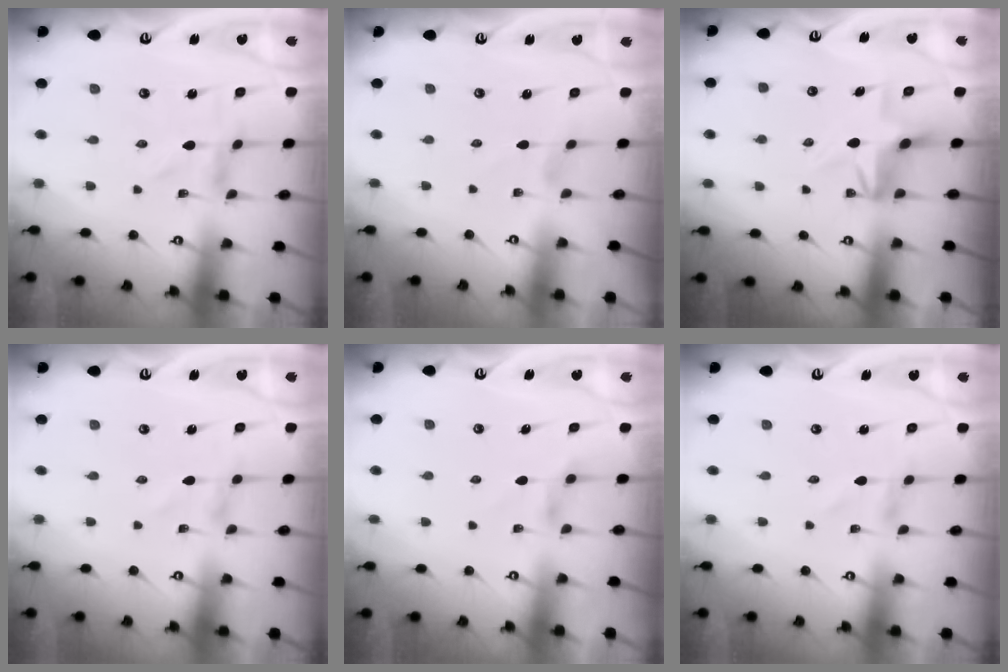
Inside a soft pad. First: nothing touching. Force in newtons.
{"total": 1.1, "press": 1.1, "slide": 0.1}
{"total": 4.0, "press": 3.9, "slide": 0.4}
{"total": 1.1, "press": 1.1, "slide": 0.0}
{"total": 2.9, "press": 2.9, "slide": 0.4}
{"total": 1.1, "press": 1.1, "slide": 0.1}